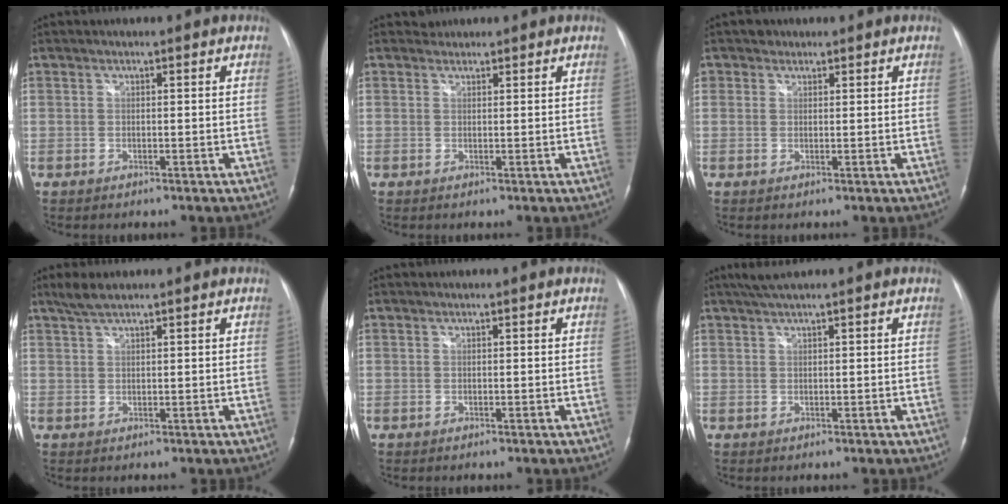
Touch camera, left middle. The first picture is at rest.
{"total": 1.0, "force": [0.8, 0.3, -0.4], "torque": [0.001, 0.006, 0.012]}
{"total": 1.4, "force": [0.8, 1.1, 0.0], "torque": [0.007, -0.001, 0.008]}
{"total": 2.7, "force": [2.2, 0.3, 1.5], "torque": [-0.039, 0.009, 0.047]}
{"total": 0.0}
{"total": 2.9, "force": [2.3, -0.2, 1.8], "torque": [-0.038, 0.018, 0.045]}